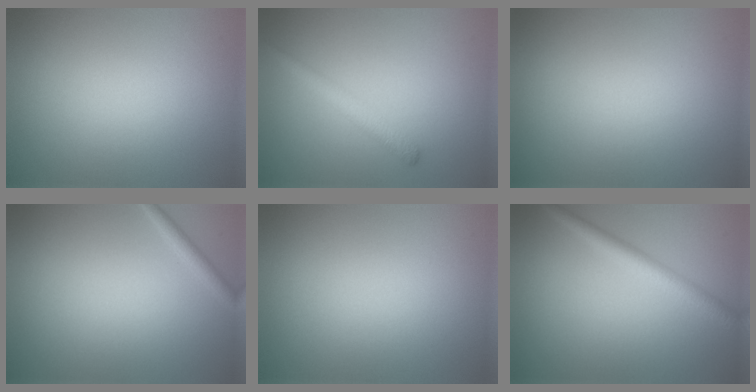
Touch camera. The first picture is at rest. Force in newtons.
{"total": 1.9, "press": 1.9, "slide": 0.0}
{"total": 0.0}
{"total": 1.1, "press": 1.1, "slide": 0.1}
{"total": 0.0}
{"total": 2.5, "press": 2.5, "slide": 0.1}